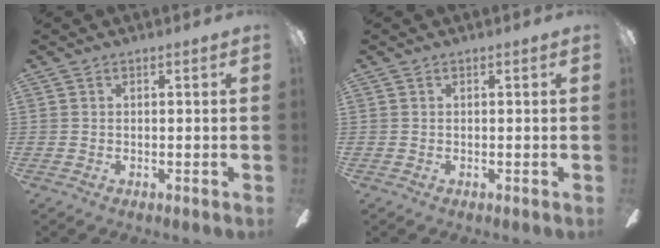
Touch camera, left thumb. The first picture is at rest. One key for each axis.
{"total": 0.0}